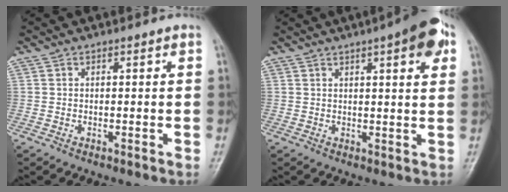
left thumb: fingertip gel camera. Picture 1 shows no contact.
{"total": 9.2, "force": [4.4, 2.3, 7.8], "torque": [-0.087, -0.002, 0.049]}